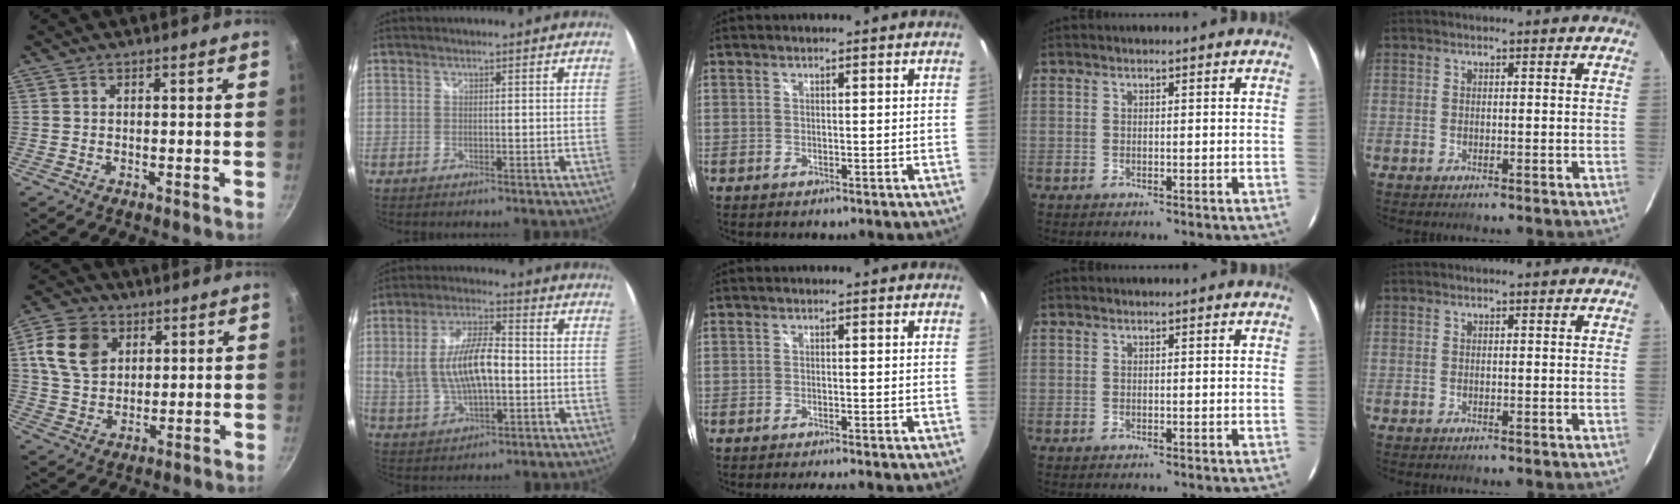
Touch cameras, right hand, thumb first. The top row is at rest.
{"thumb": {"total": 11.5, "force": [3.9, 8.7, 6.5], "torque": [-0.097, -0.004, 0.072]}, "index": {"total": 12.3, "force": [-0.5, 5.4, 11.0], "torque": [-0.220, 0.005, 0.002]}, "middle": {"total": 3.2, "force": [-2.9, -0.2, 1.3], "torque": [-0.027, -0.014, -0.048]}}